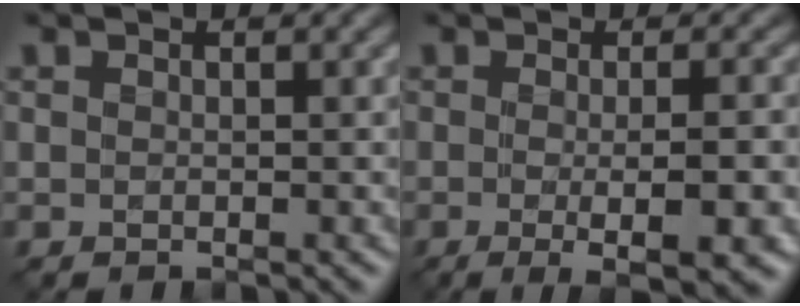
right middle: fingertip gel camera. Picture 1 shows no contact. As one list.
[{"total": 5.6, "force": [-1.3, 1.4, 5.3], "torque": [-0.070, -0.011, -0.013]}]